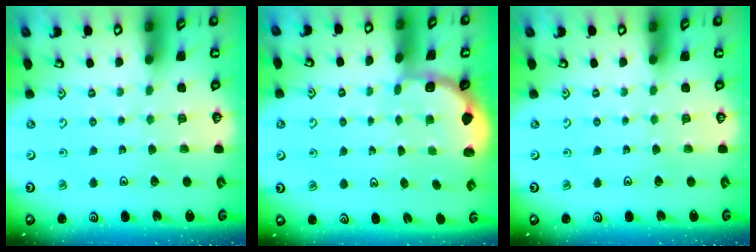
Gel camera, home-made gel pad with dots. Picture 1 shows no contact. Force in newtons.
{"total": 1.9, "press": 1.8, "slide": 0.7}
{"total": 0.0}